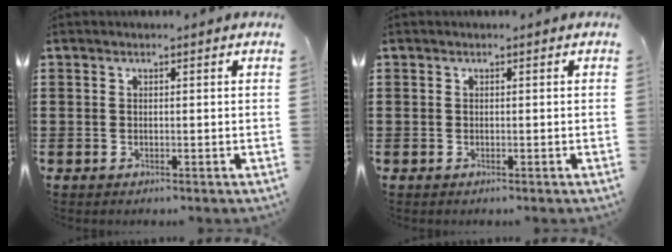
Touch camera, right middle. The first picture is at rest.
{"total": 0.0}